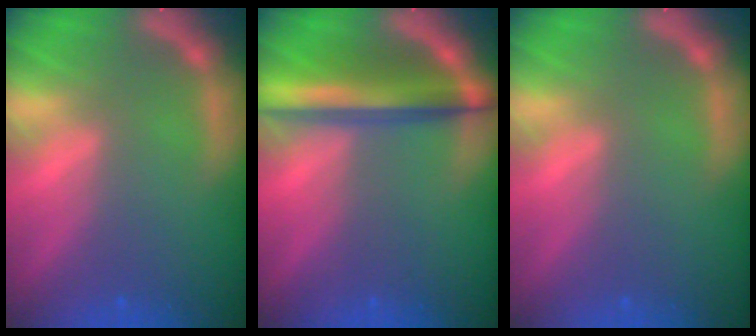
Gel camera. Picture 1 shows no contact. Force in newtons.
{"total": 6.5}
{"total": 0.0}